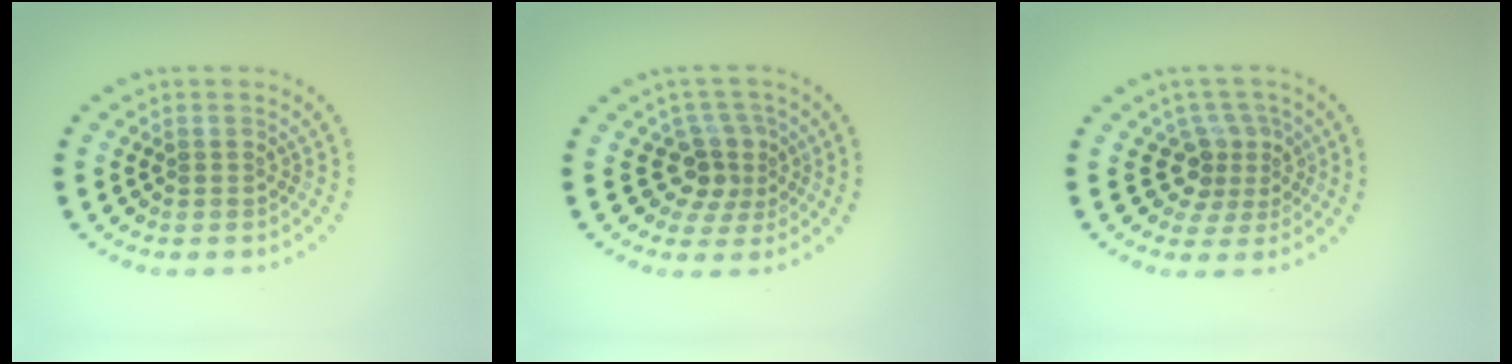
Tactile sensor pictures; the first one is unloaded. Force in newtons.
{"total": 3.0, "press": 2.3, "slide": 1.9}
{"total": 3.1, "press": 2.2, "slide": 2.2}